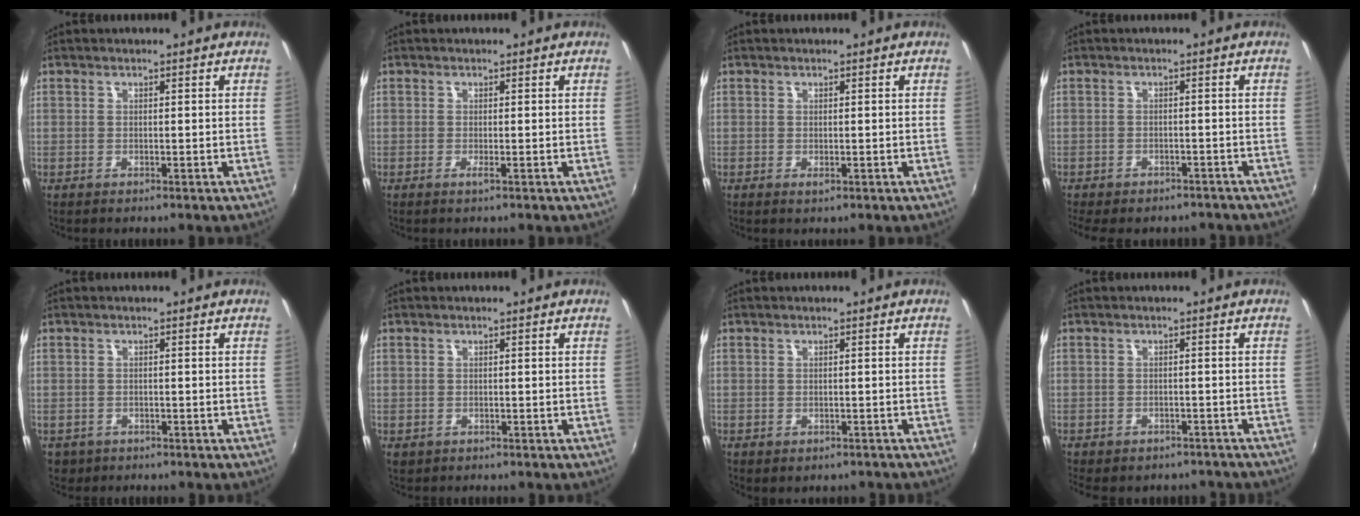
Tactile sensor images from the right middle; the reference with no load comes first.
{"total": 0.8, "force": [-0.3, -0.3, 0.7], "torque": [-0.011, -0.001, -0.007]}
{"total": 0.6, "force": [-0.1, 0.2, 0.6], "torque": [-0.010, -0.001, -0.001]}
{"total": 9.5, "force": [-7.7, 3.8, 3.9], "torque": [-0.090, -0.021, -0.102]}
{"total": 3.0, "force": [-1.2, 2.5, 1.2], "torque": [-0.031, -0.004, -0.011]}
{"total": 1.0, "force": [-0.3, 0.9, 0.4], "torque": [-0.007, -0.001, -0.003]}
{"total": 2.1, "force": [-1.4, 1.2, 1.0], "torque": [-0.019, -0.009, -0.014]}
{"total": 8.0, "force": [-6.6, 3.5, 2.9], "torque": [-0.067, -0.015, -0.078]}